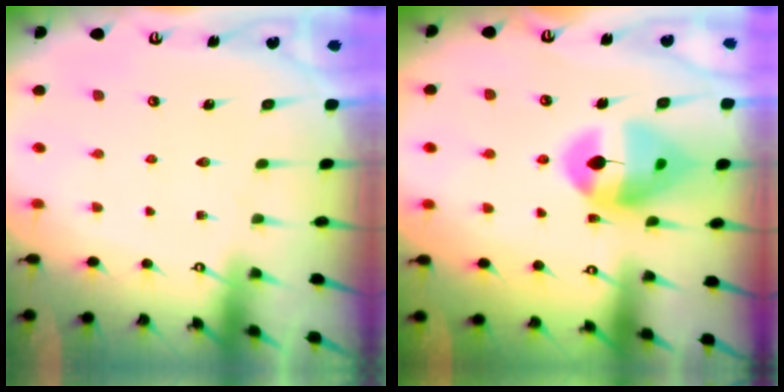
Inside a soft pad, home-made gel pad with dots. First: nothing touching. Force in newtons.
{"total": 12.8, "press": 12.7, "slide": 1.3}